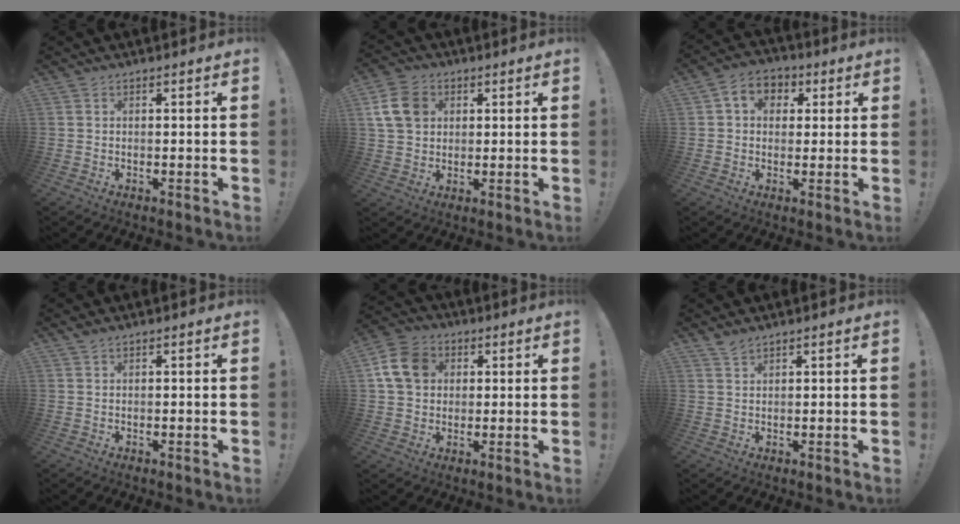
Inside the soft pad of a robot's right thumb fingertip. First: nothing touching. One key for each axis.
{"total": 11.0, "fx": 3.3, "fy": 8.5, "fz": 6.0, "tx": -0.112, "ty": -0.002, "tz": 0.070}
{"total": 6.9, "fx": 1.5, "fy": 5.7, "fz": 3.6, "tx": -0.044, "ty": -0.001, "tz": 0.030}
{"total": 1.1, "fx": 0.8, "fy": 0.4, "fz": 0.7, "tx": -0.018, "ty": 0.003, "tz": 0.016}
{"total": 12.1, "fx": 3.4, "fy": 9.8, "fz": 6.3, "tx": -0.105, "ty": 0.002, "tz": 0.072}
{"total": 2.2, "fx": 2.0, "fy": 0.6, "fz": 0.7, "tx": -0.012, "ty": -0.010, "tz": 0.036}